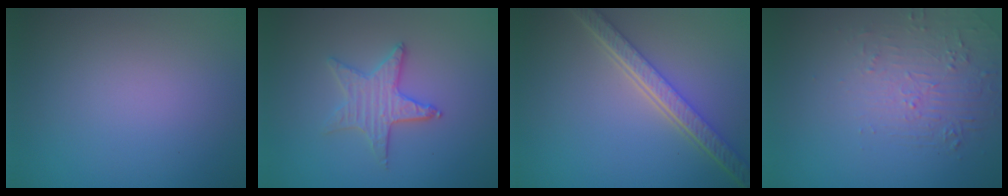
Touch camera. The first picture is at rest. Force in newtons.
{"total": 2.9, "press": 2.8, "slide": 0.8}
{"total": 5.5, "press": 4.1, "slide": 3.7}
{"total": 2.1, "press": 0.9, "slide": 1.9}